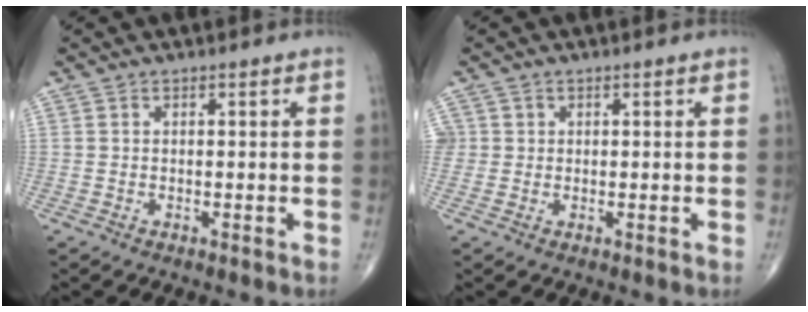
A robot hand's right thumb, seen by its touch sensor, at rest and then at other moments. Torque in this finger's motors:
{"motor_torque": [0.19, 0.22, 0.90, 0.66, 0.12]}